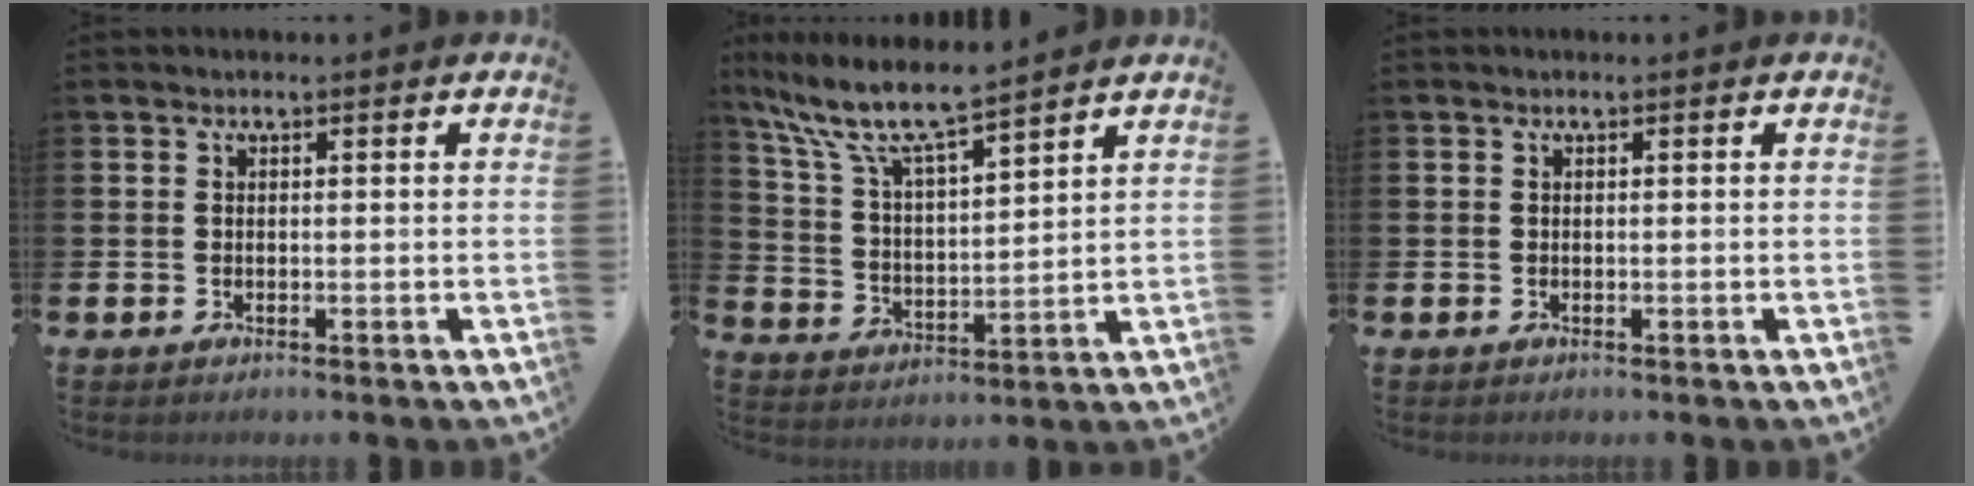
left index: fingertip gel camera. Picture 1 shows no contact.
{"total": 8.9, "force": [8.0, 1.2, 3.7], "torque": [-0.109, -0.050, 0.138]}
{"total": 0.0}